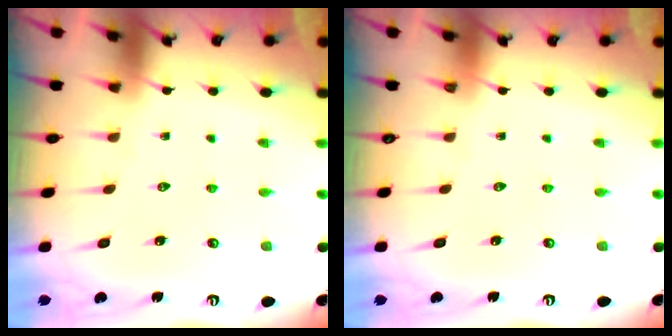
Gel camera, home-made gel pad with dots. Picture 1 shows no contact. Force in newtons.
{"total": 0.0}